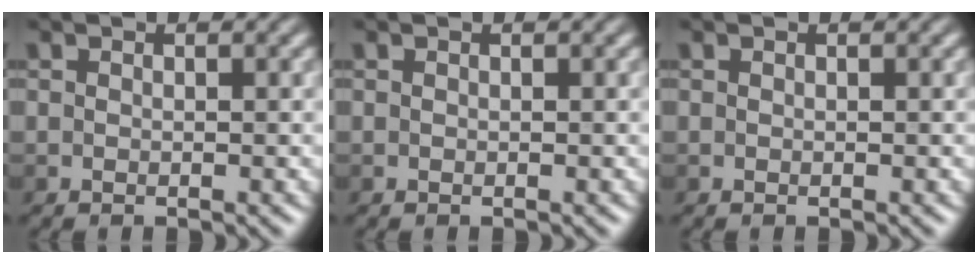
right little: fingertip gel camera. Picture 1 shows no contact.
{"total": 0.0}
{"total": 0.0}